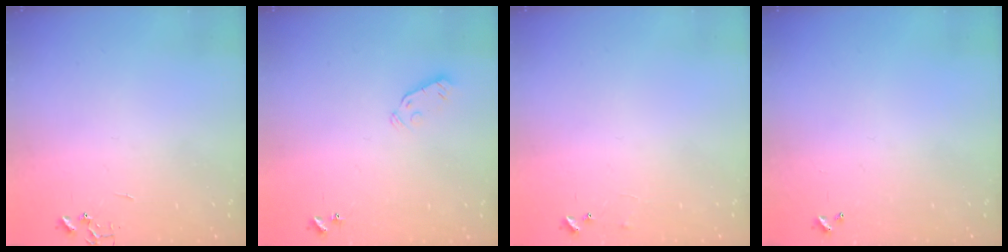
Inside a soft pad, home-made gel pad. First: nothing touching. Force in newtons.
{"total": 3.8, "press": 3.7, "slide": 0.8}
{"total": 6.4, "press": 6.3, "slide": 0.5}
{"total": 0.0}